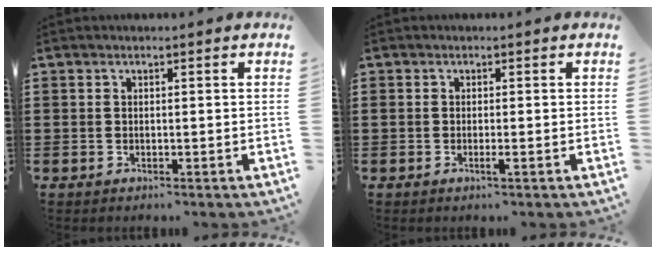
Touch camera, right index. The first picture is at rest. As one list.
[{"total": 1.1, "force": [-0.5, 0.0, 0.9], "torque": [-0.017, -0.004, -0.008]}]